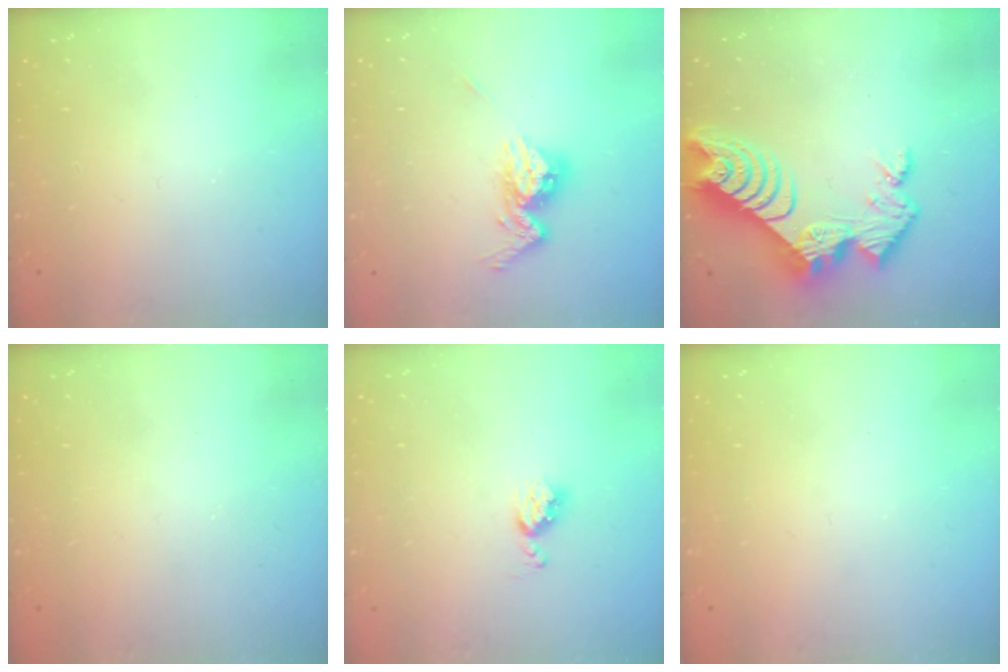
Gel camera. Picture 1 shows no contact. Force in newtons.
{"total": 10.6, "press": 10.6, "slide": 1.0}
{"total": 16.6, "press": 16.6, "slide": 1.4}
{"total": 0.0}
{"total": 4.3, "press": 4.3, "slide": 0.5}
{"total": 0.0}